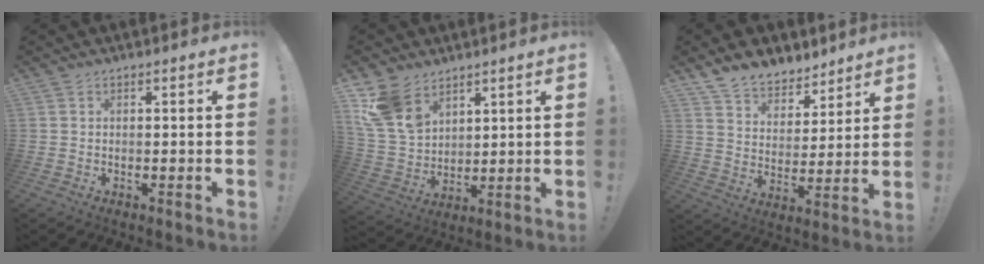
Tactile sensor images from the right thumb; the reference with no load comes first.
{"total": 13.6, "force": [8.8, 8.6, 5.9], "torque": [-0.126, -0.045, 0.175]}
{"total": 10.3, "force": [8.8, 5.1, 1.8], "torque": [-0.048, -0.072, 0.171]}